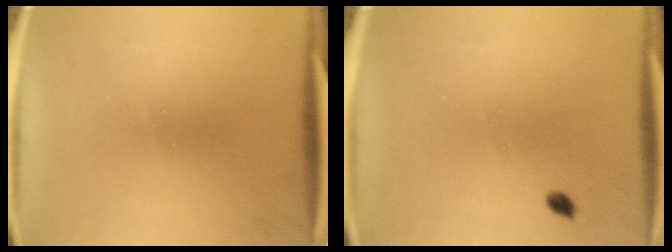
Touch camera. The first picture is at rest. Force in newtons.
{"total": 1.0}